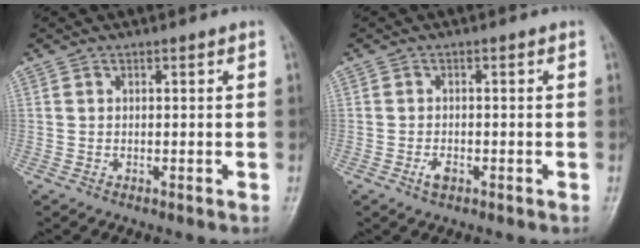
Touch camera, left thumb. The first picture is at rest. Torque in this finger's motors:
{"motor_torque": [-0.08, 0.24, 0.22, 0.22, 0.00]}